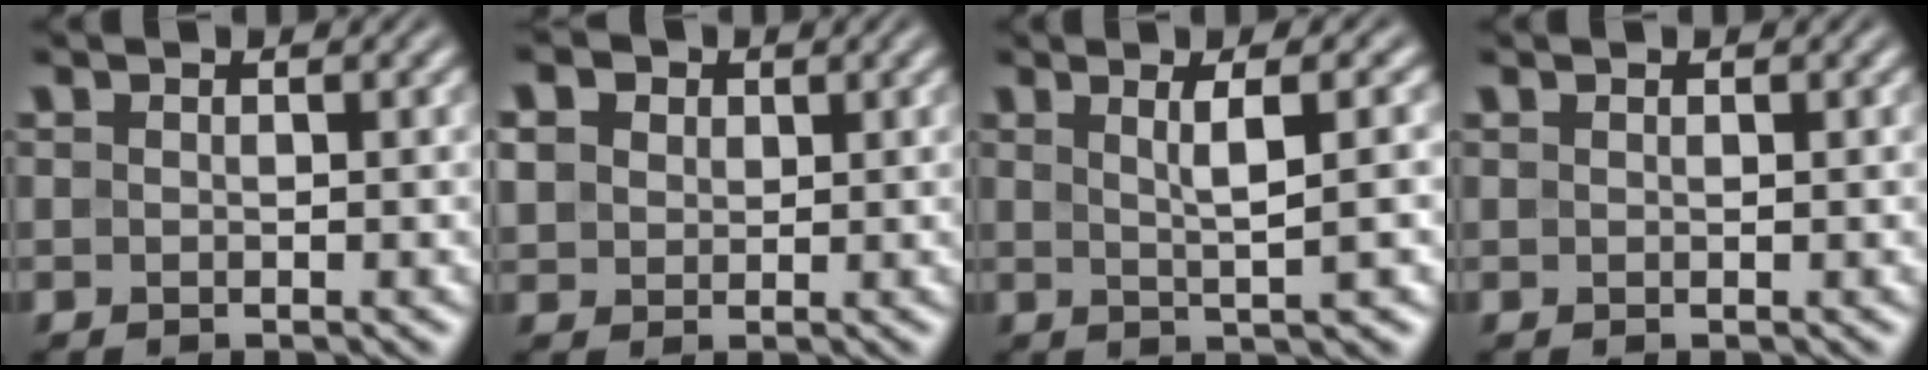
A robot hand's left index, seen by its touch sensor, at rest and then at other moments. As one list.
[{"total": 5.8, "force": [2.5, 4.3, 3.0], "torque": [-0.095, 0.024, 0.040]}, {"total": 4.0, "force": [0.9, 0.9, 3.8], "torque": [-0.052, 0.007, 0.015]}, {"total": 0.0}]